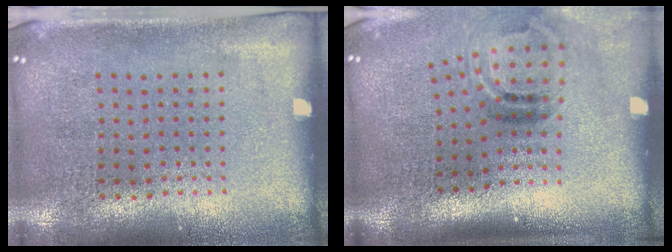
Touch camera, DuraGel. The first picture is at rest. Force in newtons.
{"total": 2.1, "press": 1.3, "slide": 1.7}